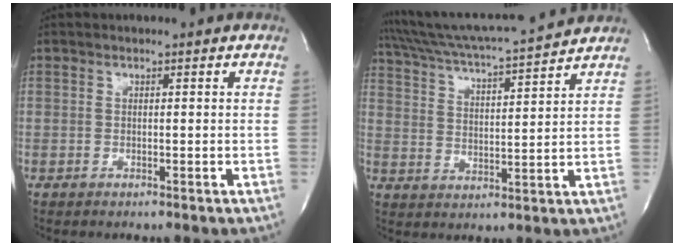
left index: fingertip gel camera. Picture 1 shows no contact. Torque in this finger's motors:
{"motor_torque": [-0.05, -0.12, 0.07, 0.04]}